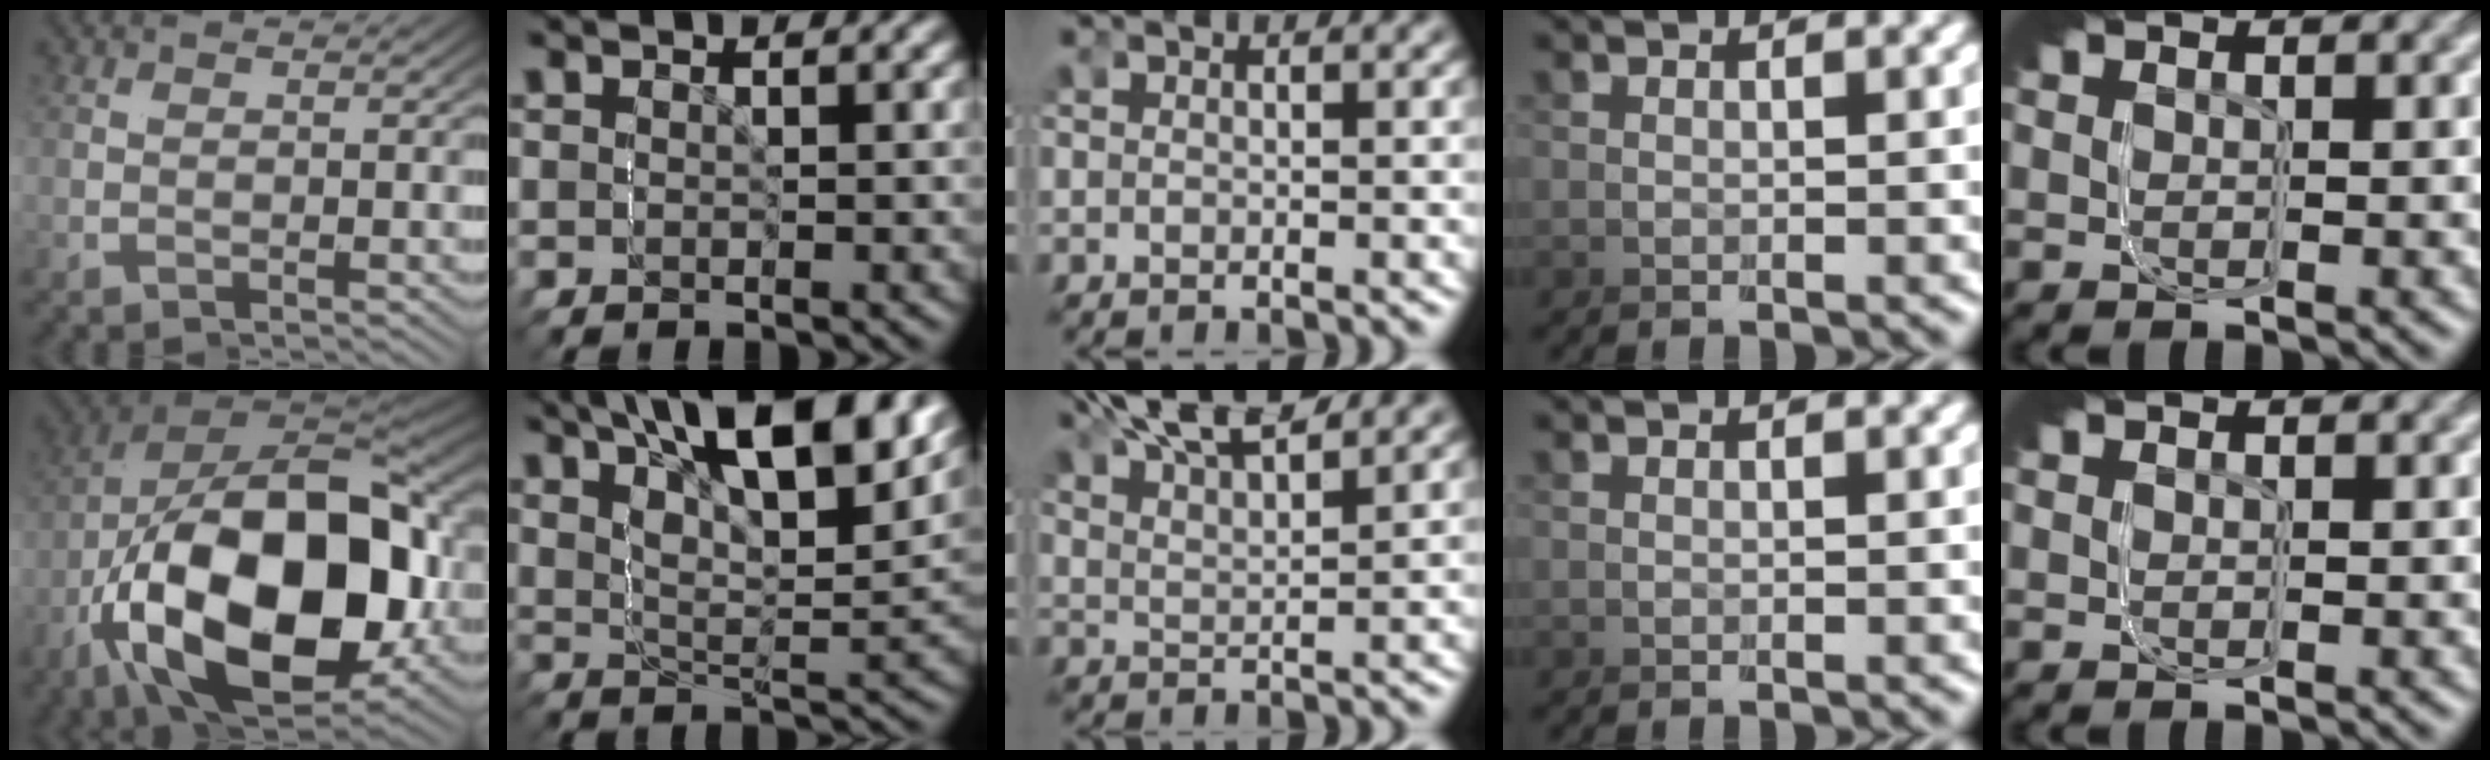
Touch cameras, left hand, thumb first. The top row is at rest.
{"thumb": {"total": 23.4, "force": [-3.2, 12.7, 19.4], "torque": [-0.380, -0.036, -0.031]}, "index": {"total": 10.5, "force": [8.3, 3.0, 5.7], "torque": [-0.113, 0.054, 0.101]}, "middle": {"total": 6.8, "force": [5.3, 2.7, 3.5], "torque": [-0.083, 0.006, 0.084]}}